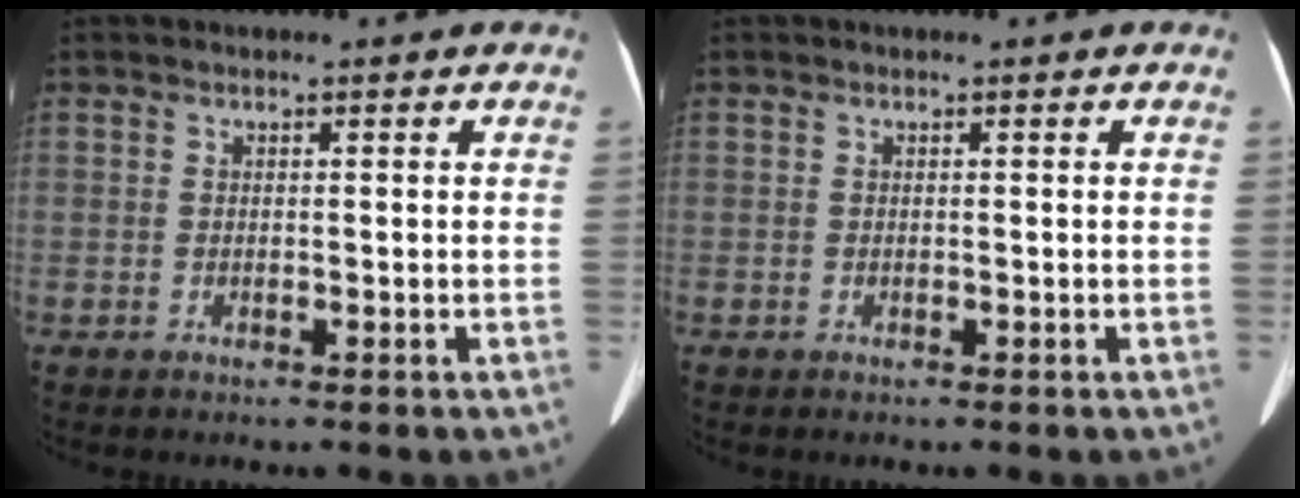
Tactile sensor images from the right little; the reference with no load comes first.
{"total": 0.0}